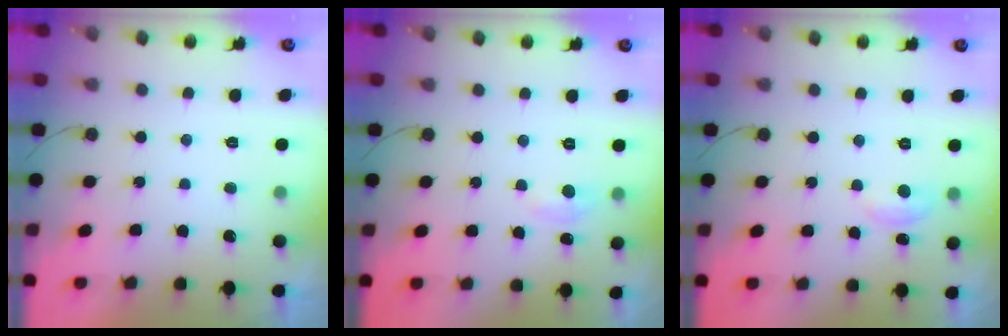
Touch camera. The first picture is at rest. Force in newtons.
{"total": 3.7, "press": 3.7, "slide": 0.5}
{"total": 5.5, "press": 5.5, "slide": 0.6}